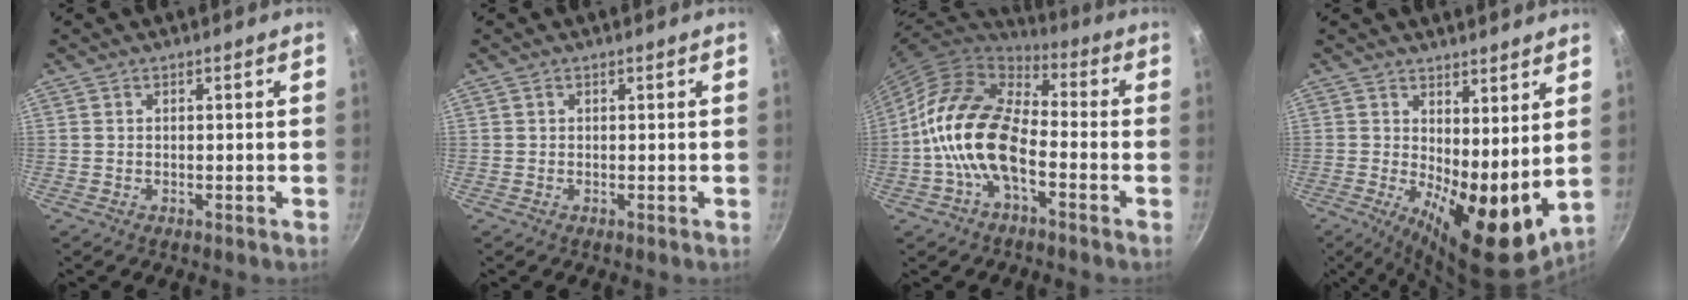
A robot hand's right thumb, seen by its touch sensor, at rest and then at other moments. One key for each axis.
{"total": 0.0}
{"total": 17.0, "fx": -4.4, "fy": 9.4, "fz": 13.4, "tx": -0.226, "ty": 0.047, "tz": -0.099}
{"total": 14.6, "fx": 2.1, "fy": 6.3, "fz": 13.0, "tx": -0.159, "ty": -0.033, "tz": 0.041}